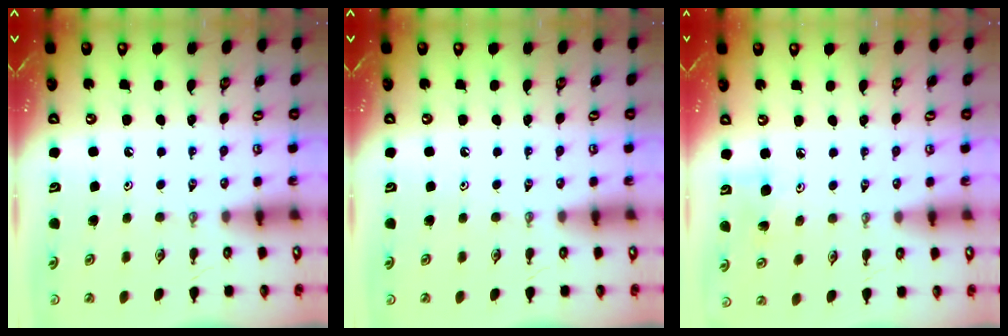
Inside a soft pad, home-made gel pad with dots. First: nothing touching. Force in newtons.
{"total": 0.0}
{"total": 7.1, "press": 7.0, "slide": 0.7}